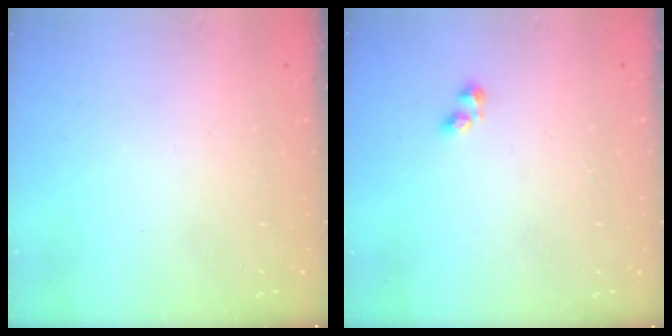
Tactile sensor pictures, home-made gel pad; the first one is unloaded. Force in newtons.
{"total": 2.4, "press": 2.1, "slide": 1.1}